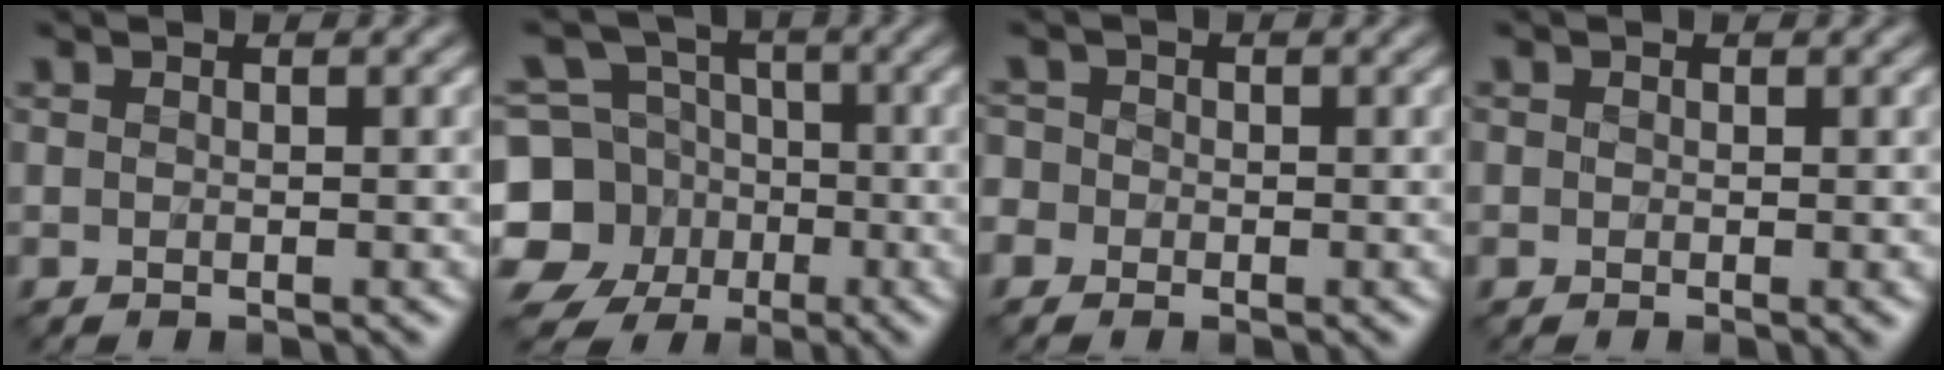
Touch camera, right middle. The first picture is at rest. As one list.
[{"total": 9.9, "force": [-3.0, 8.8, 3.4], "torque": [-0.086, -0.003, -0.085]}, {"total": 2.6, "force": [-0.5, 2.4, 0.8], "torque": [-0.002, 0.022, -0.037]}, {"total": 0.8, "force": [0.0, 0.7, 0.4], "torque": [-0.001, 0.000, -0.006]}]